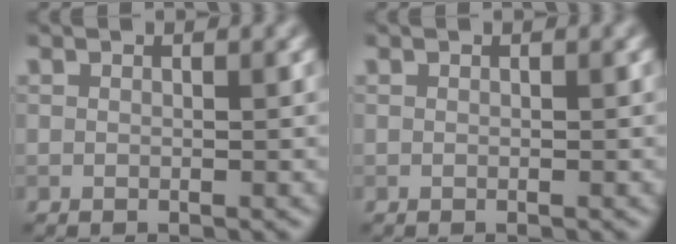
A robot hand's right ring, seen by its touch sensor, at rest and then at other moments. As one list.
[{"total": 0.0}]